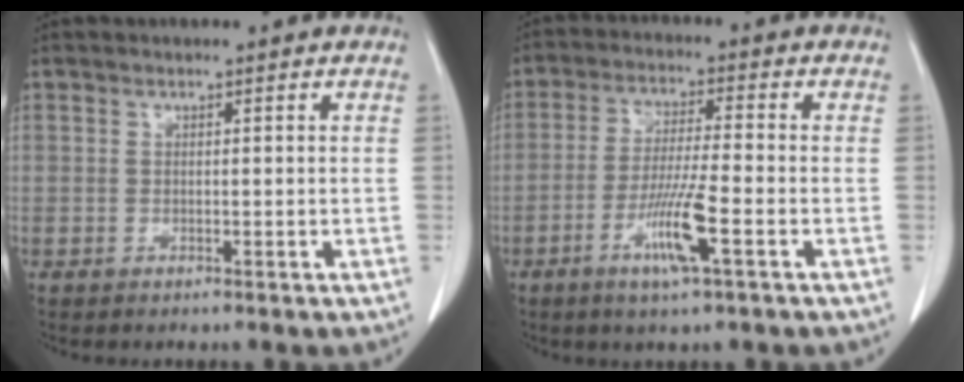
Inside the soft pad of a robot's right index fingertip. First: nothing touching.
{"total": 8.2, "force": [-3.5, -0.1, 7.4], "torque": [-0.143, -0.012, -0.065]}